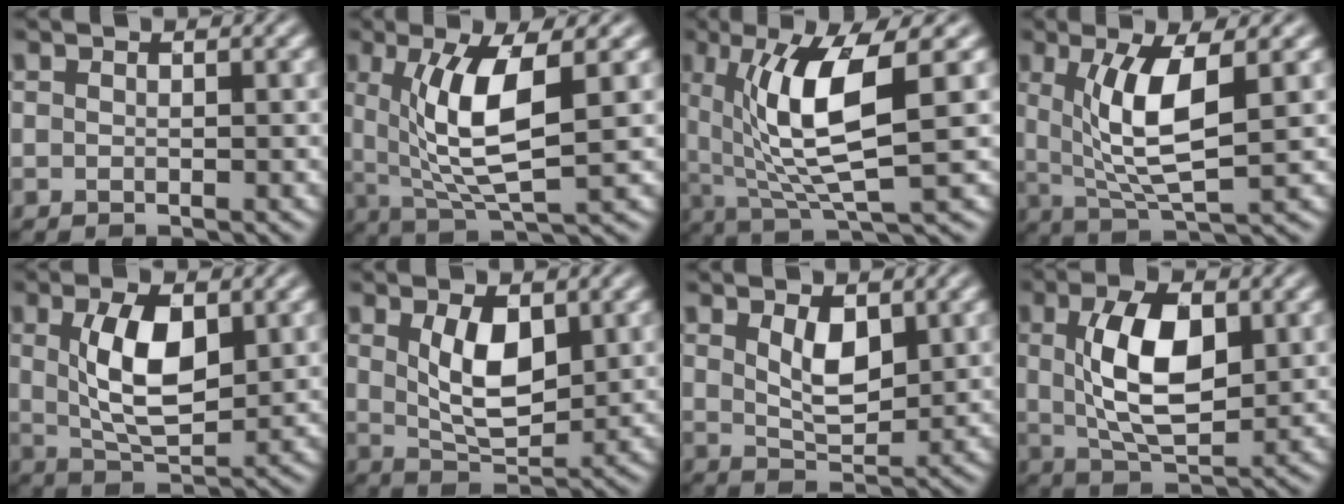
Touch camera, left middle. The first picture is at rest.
{"total": 7.3, "force": [1.0, 2.1, 6.9], "torque": [-0.142, -0.015, 0.029]}
{"total": 8.6, "force": [1.3, 2.2, 8.2], "torque": [-0.157, -0.009, 0.036]}
{"total": 6.6, "force": [1.0, 1.9, 6.3], "torque": [-0.131, -0.015, 0.030]}
{"total": 5.8, "force": [1.0, 2.6, 5.2], "torque": [-0.115, -0.002, 0.028]}
{"total": 4.7, "force": [1.0, 2.2, 4.1], "torque": [-0.096, -0.008, 0.030]}
{"total": 3.0, "force": [0.9, 1.3, 2.5], "torque": [-0.065, -0.007, 0.027]}
{"total": 7.2, "force": [0.9, 3.4, 6.3], "torque": [-0.133, -0.002, 0.026]}